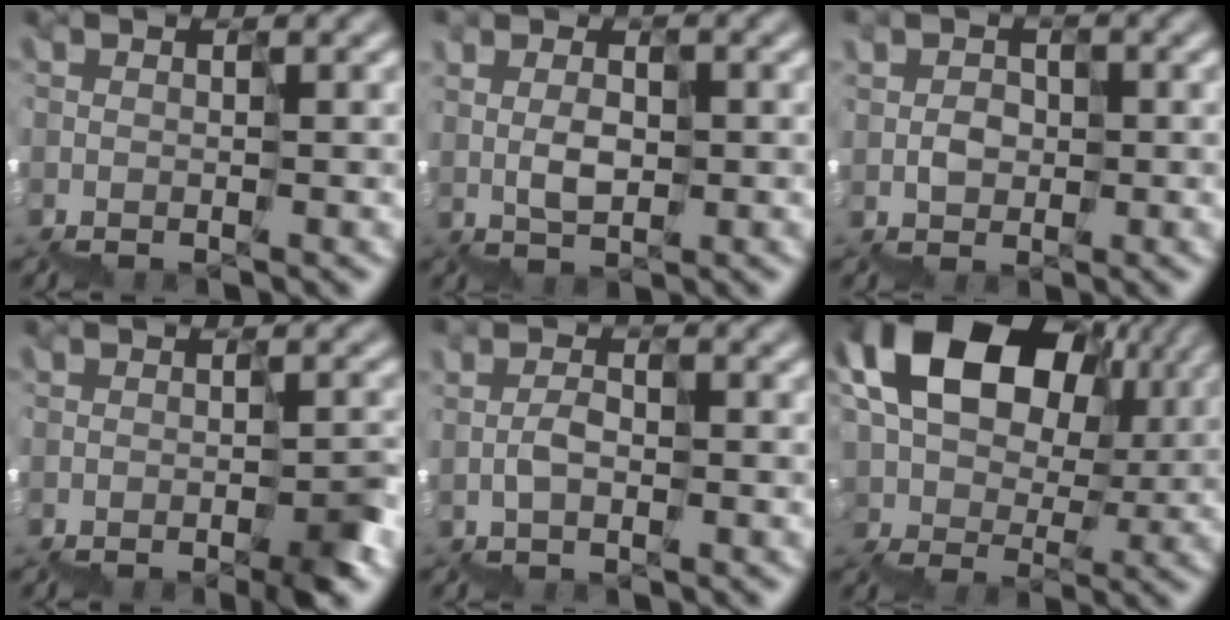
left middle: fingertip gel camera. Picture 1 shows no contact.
{"total": 1.6, "force": [1.5, 0.5, 0.0], "torque": [0.006, 0.012, 0.035]}
{"total": 1.6, "force": [0.5, 1.5, -0.1], "torque": [0.011, 0.013, 0.011]}
{"total": 4.5, "force": [-2.7, 1.4, 3.4], "torque": [-0.042, -0.009, -0.039]}
{"total": 0.8, "force": [0.6, 0.2, -0.4], "torque": [0.010, 0.012, 0.011]}
{"total": 15.9, "force": [6.5, 10.9, 9.5], "torque": [-0.150, 0.049, 0.115]}